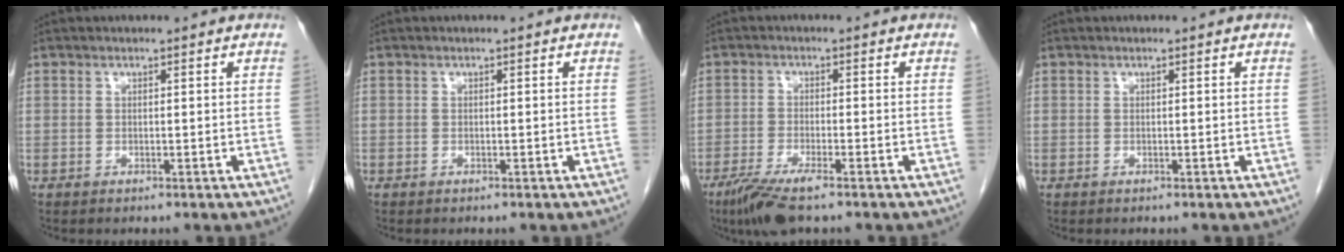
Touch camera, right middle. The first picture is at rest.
{"total": 0.0}
{"total": 6.4, "force": [-4.3, 0.7, 4.7], "torque": [-0.091, -0.016, -0.077]}
{"total": 0.0}